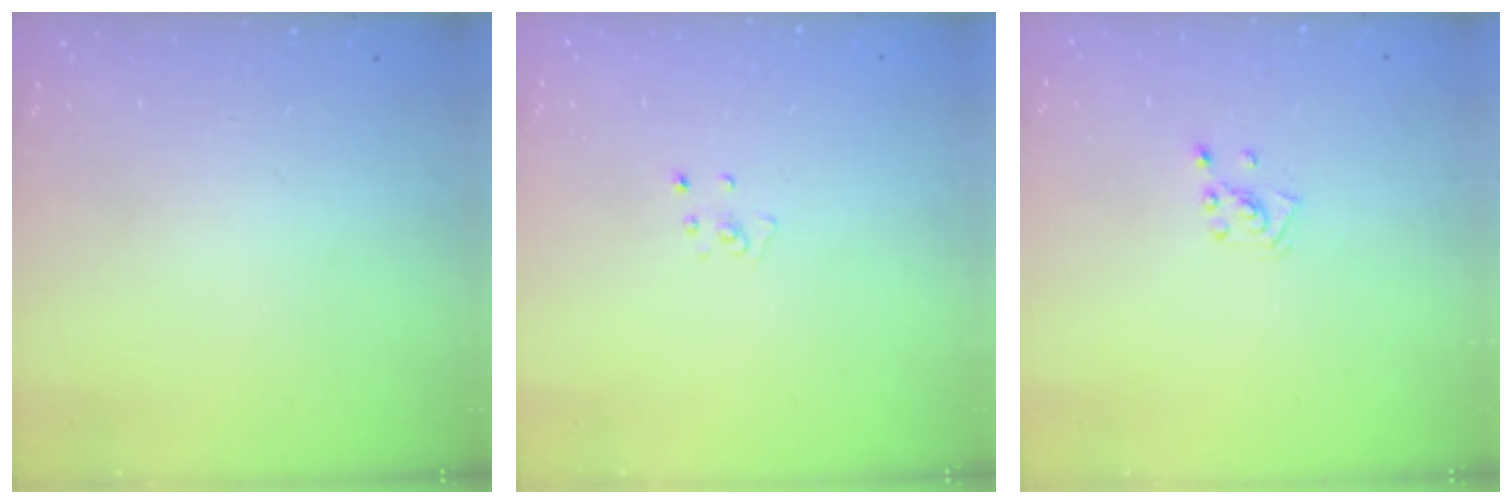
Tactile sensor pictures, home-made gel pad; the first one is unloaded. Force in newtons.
{"total": 2.3, "press": 2.3, "slide": 0.2}
{"total": 2.2, "press": 2.2, "slide": 0.3}